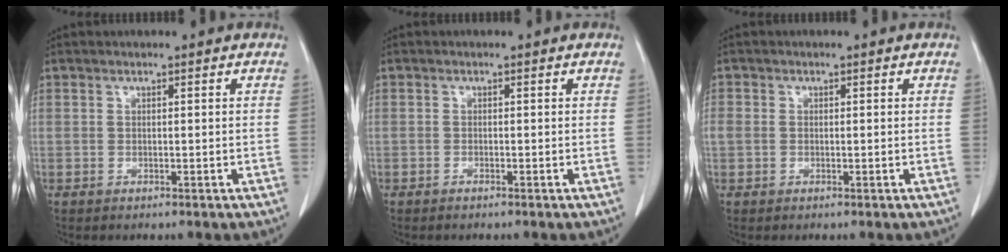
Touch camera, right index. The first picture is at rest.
{"total": 0.5, "force": [-0.5, 0.0, 0.2], "torque": [-0.008, -0.002, -0.009]}
{"total": 1.6, "force": [0.0, 1.4, 0.9], "torque": [-0.029, 0.015, 0.003]}